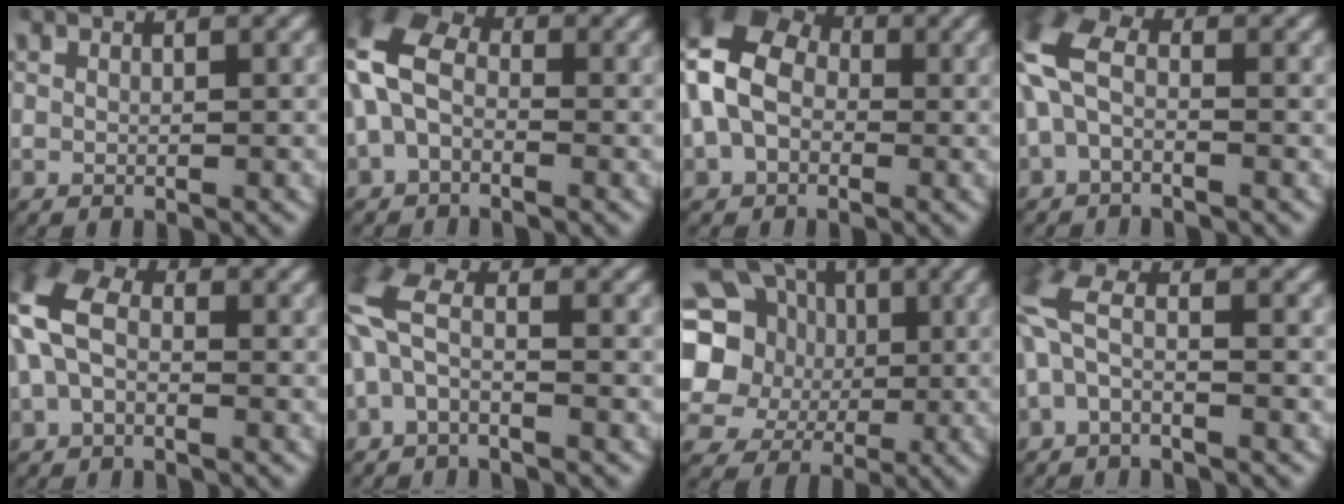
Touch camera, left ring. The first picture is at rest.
{"total": 7.4, "force": [1.1, 5.6, 4.7], "torque": [-0.113, -0.006, 0.010]}
{"total": 10.5, "force": [1.3, 8.4, 6.1], "torque": [-0.150, -0.017, 0.023]}
{"total": 4.7, "force": [0.6, 3.1, 3.5], "torque": [-0.094, -0.004, 0.011]}
{"total": 5.8, "force": [0.8, 4.1, 4.0], "torque": [-0.100, 0.004, 0.008]}
{"total": 3.8, "force": [0.2, 2.4, 3.0], "torque": [-0.092, -0.018, 0.012]}
{"total": 16.6, "force": [4.0, 13.9, 8.1], "torque": [-0.173, -0.017, 0.056]}
{"total": 3.2, "force": [0.1, 1.9, 2.6], "torque": [-0.080, -0.018, 0.008]}